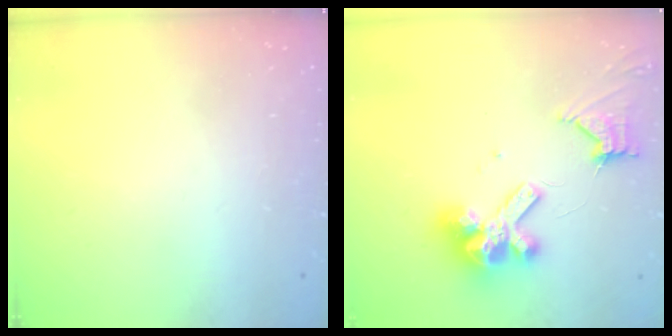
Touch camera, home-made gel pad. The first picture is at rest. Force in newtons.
{"total": 14.3, "press": 14.2, "slide": 1.7}